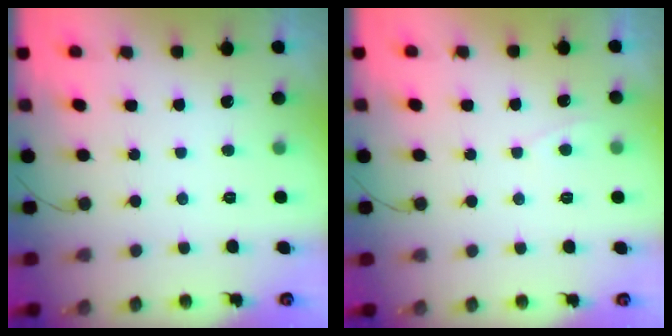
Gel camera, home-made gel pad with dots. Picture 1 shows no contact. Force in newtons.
{"total": 2.3, "press": 2.3, "slide": 0.3}